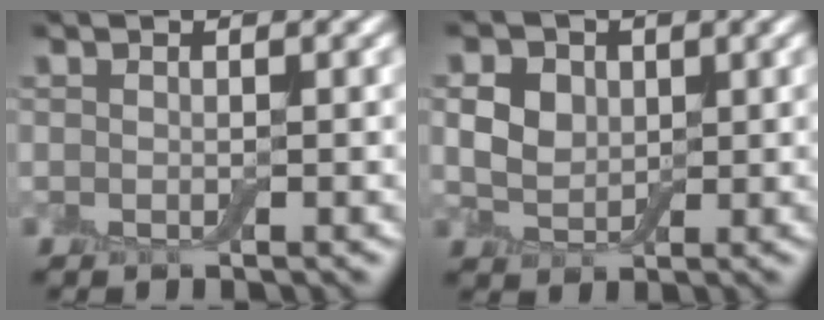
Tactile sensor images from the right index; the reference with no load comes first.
{"total": 5.0, "force": [1.8, 3.8, 2.6], "torque": [-0.057, 0.017, 0.018]}